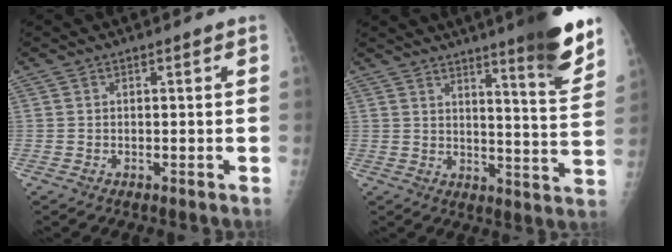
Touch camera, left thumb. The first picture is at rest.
{"total": 13.9, "force": [9.9, 1.2, 9.7], "torque": [-0.114, -0.069, 0.133]}